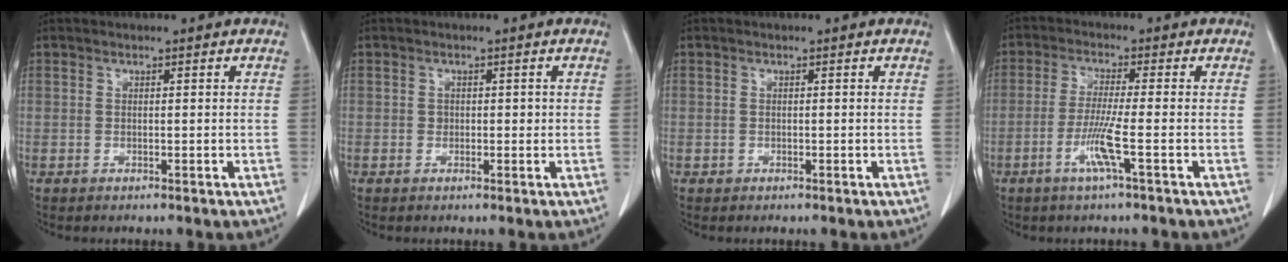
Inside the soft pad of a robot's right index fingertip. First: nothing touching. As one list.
[{"total": 1.1, "force": [0.1, 0.9, 0.5], "torque": [-0.002, 0.005, 0.004]}, {"total": 0.6, "force": [-0.2, 0.5, 0.0], "torque": [0.002, 0.005, -0.006]}, {"total": 5.4, "force": [-2.0, -0.8, 4.9], "torque": [-0.096, -0.011, -0.043]}]